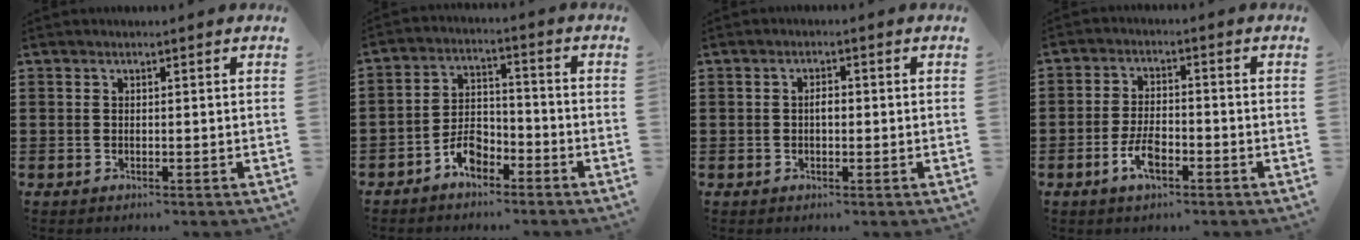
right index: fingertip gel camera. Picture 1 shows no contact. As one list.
[{"total": 5.2, "force": [-3.5, 2.7, 2.7], "torque": [-0.058, 0.010, -0.070]}, {"total": 1.6, "force": [-0.1, 0.7, 1.4], "torque": [-0.027, 0.003, -0.002]}, {"total": 5.0, "force": [-2.3, 2.2, 3.8], "torque": [-0.091, -0.001, -0.049]}]